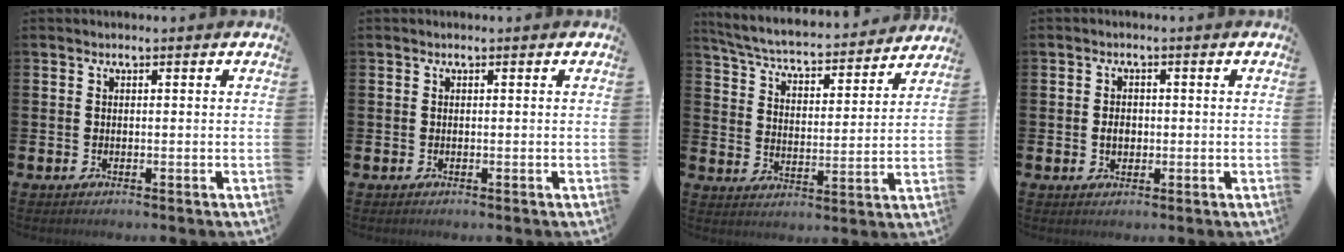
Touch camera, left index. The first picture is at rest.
{"total": 0.0}
{"total": 5.3, "force": [5.1, 0.7, 1.3], "torque": [-0.059, -0.045, 0.083]}
{"total": 2.1, "force": [-0.1, 1.6, 1.4], "torque": [-0.006, 0.000, -0.008]}